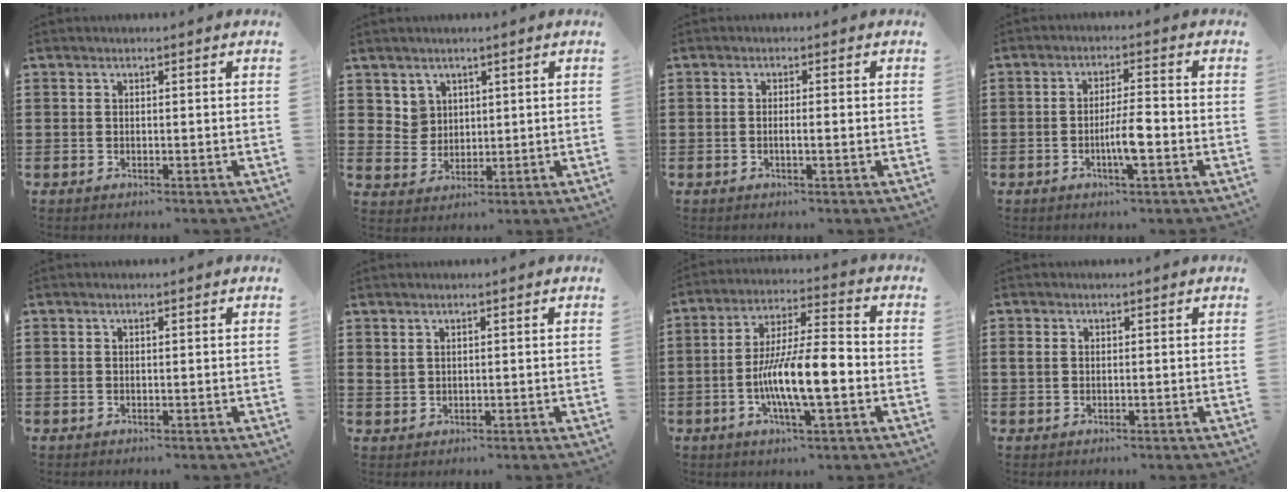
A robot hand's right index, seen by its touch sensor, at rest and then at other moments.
{"total": 3.7, "force": [2.2, 3.0, 0.5], "torque": [-0.024, 0.011, 0.041]}
{"total": 1.3, "force": [-0.4, 0.1, 1.3], "torque": [-0.022, 0.000, -0.007]}
{"total": 5.1, "force": [-1.6, 0.8, 4.8], "torque": [-0.089, 0.000, -0.031]}
{"total": 0.0}
{"total": 1.1, "force": [0.8, 0.6, 0.4], "torque": [-0.011, 0.003, 0.015]}
{"total": 11.4, "force": [-3.2, 2.9, 10.6], "torque": [-0.207, -0.004, -0.060]}
{"total": 1.1, "force": [0.1, 0.8, 0.7], "torque": [-0.024, 0.002, -0.001]}